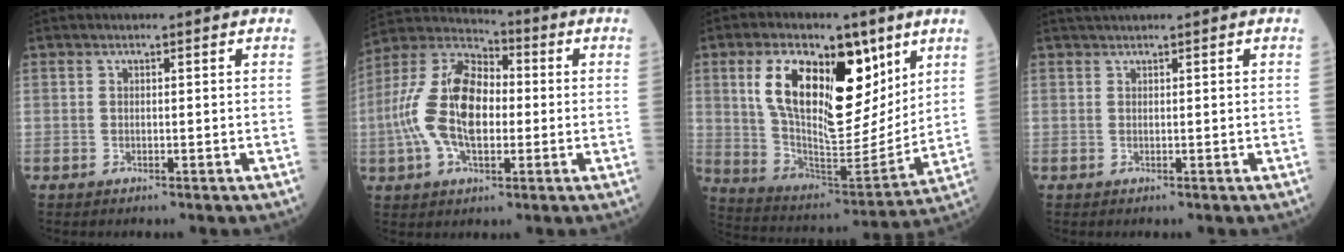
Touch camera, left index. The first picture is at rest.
{"total": 14.1, "force": [-0.6, 6.9, 12.3], "torque": [-0.272, 0.027, -0.013]}
{"total": 19.6, "force": [8.5, 8.4, 15.5], "torque": [-0.271, 0.013, 0.155]}
{"total": 1.4, "force": [1.2, -0.4, 0.4], "torque": [-0.008, 0.011, 0.030]}